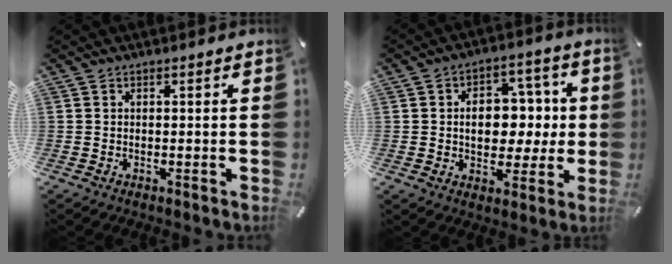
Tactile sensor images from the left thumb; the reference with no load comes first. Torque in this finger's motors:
{"motor_torque": [1.48, 1.52, 1.11, -0.02, 0.22]}